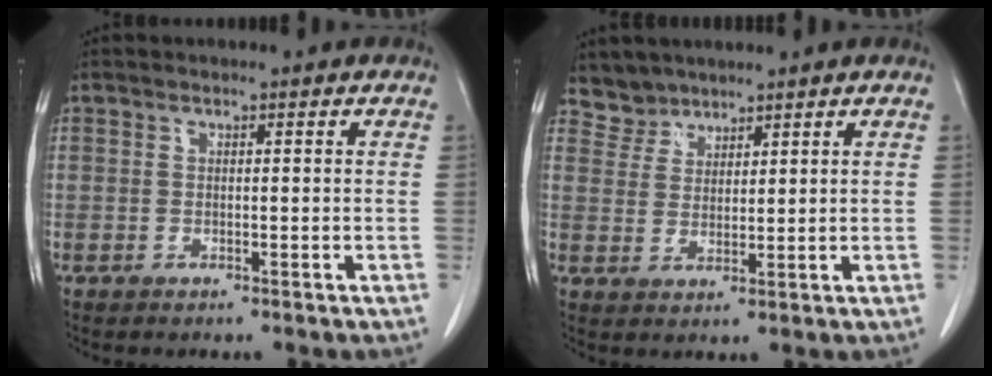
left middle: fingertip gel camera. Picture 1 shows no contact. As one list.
[{"total": 3.4, "force": [3.0, 1.4, -0.7], "torque": [0.021, 0.004, 0.057]}]